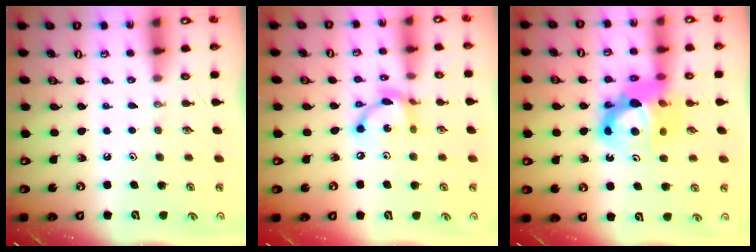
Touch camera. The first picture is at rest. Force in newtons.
{"total": 10.7, "press": 10.6, "slide": 0.8}
{"total": 14.2, "press": 14.1, "slide": 1.6}